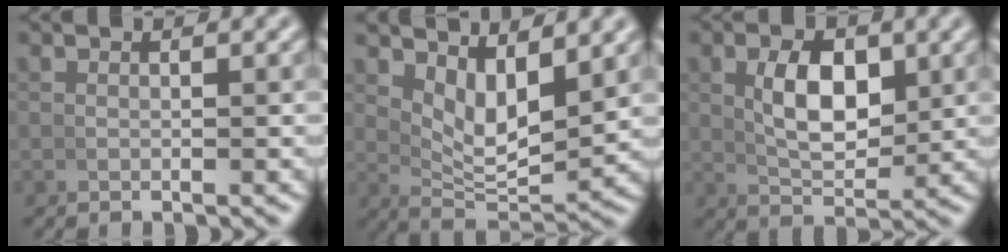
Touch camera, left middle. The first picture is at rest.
{"total": 6.7, "force": [3.0, 3.1, 5.1], "torque": [-0.075, -0.010, 0.053]}
{"total": 5.0, "force": [1.1, 2.3, 4.3], "torque": [-0.070, -0.008, 0.026]}